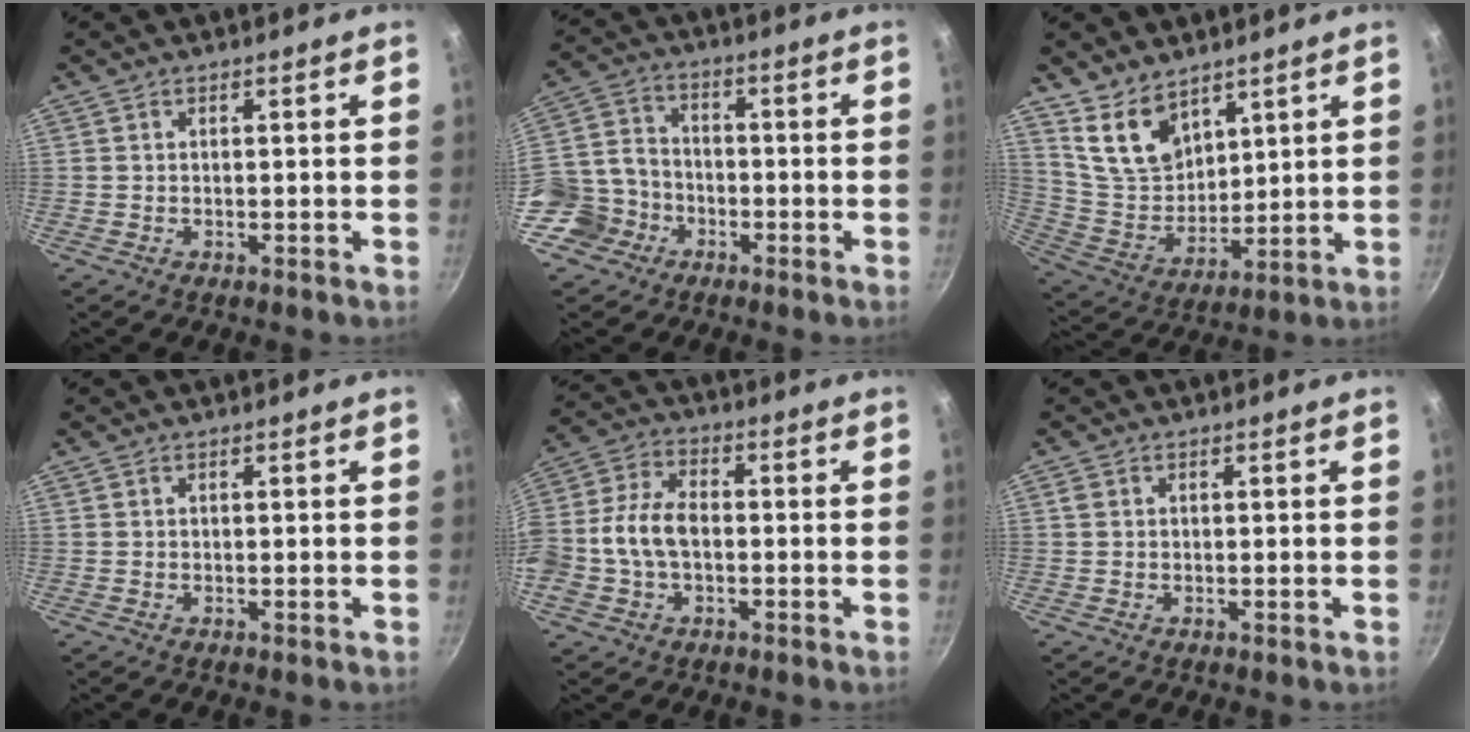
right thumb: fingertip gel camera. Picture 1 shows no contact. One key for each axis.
{"total": 10.3, "fx": -5.2, "fy": 8.2, "fz": 3.3, "tx": -0.033, "ty": 0.047, "tz": -0.109}
{"total": 11.1, "fx": 7.4, "fy": 6.4, "fz": 5.2, "tx": -0.071, "ty": -0.050, "tz": 0.159}
{"total": 0.0}
{"total": 10.9, "fx": -1.5, "fy": 7.2, "fz": 8.0, "tx": -0.151, "ty": 0.034, "tz": -0.042}
{"total": 1.1, "fx": 0.0, "fy": 0.8, "fz": 0.8, "tx": -0.016, "ty": 0.002, "tz": -0.003}